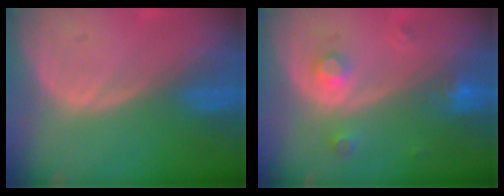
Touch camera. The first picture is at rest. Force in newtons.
{"total": 3.2, "press": 2.9, "slide": 1.1}